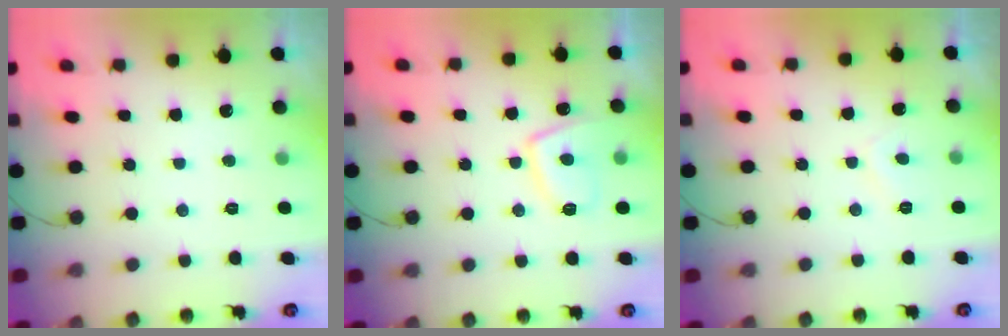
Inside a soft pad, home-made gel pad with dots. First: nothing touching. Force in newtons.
{"total": 9.0, "press": 9.0, "slide": 1.2}
{"total": 2.2, "press": 2.1, "slide": 0.5}